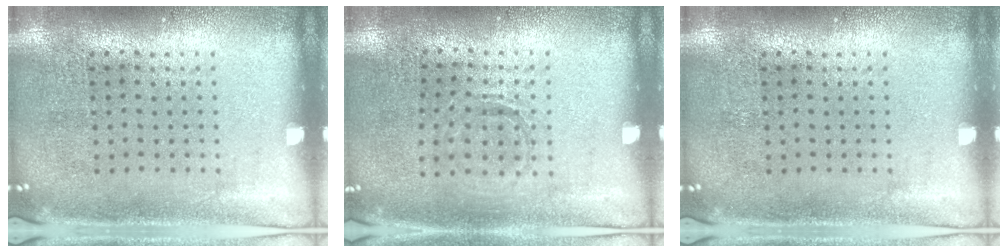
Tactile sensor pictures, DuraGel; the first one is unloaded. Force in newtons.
{"total": 0.9, "press": 0.9, "slide": 0.1}
{"total": 0.0}